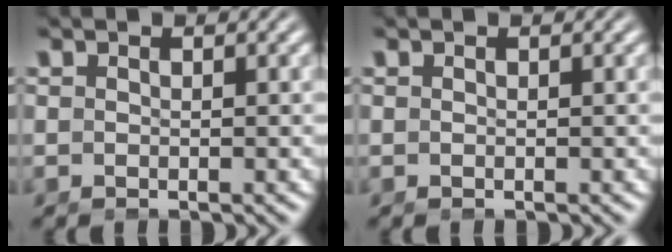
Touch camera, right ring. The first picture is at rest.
{"total": 0.0}